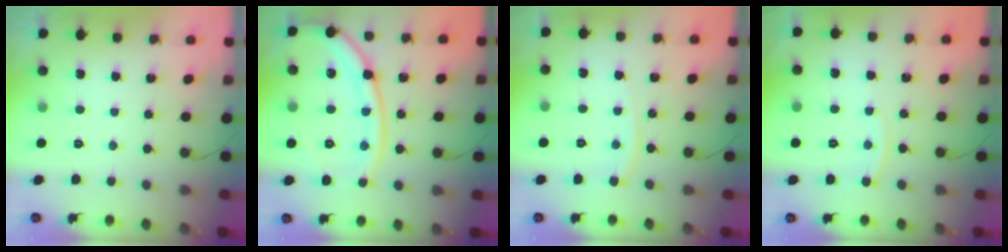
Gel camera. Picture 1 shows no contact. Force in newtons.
{"total": 18.4, "press": 18.3, "slide": 2.0}
{"total": 6.1, "press": 6.1, "slide": 0.8}
{"total": 4.2, "press": 4.1, "slide": 0.4}